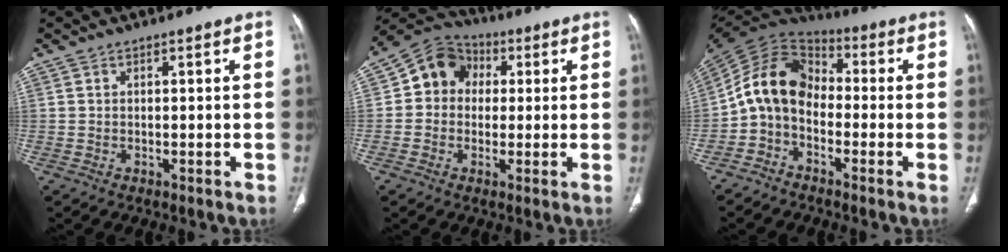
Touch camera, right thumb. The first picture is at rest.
{"total": 9.6, "force": [1.1, 8.4, 4.4], "torque": [-0.050, 0.020, 0.003]}
{"total": 11.6, "force": [-2.4, 8.5, 7.6], "torque": [-0.128, 0.062, -0.063]}